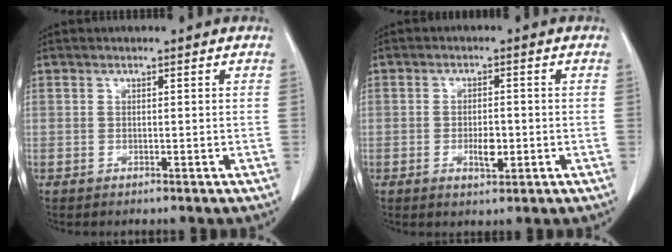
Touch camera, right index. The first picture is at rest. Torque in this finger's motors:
{"motor_torque": [0.01, 0.06, 0.00, 0.01]}